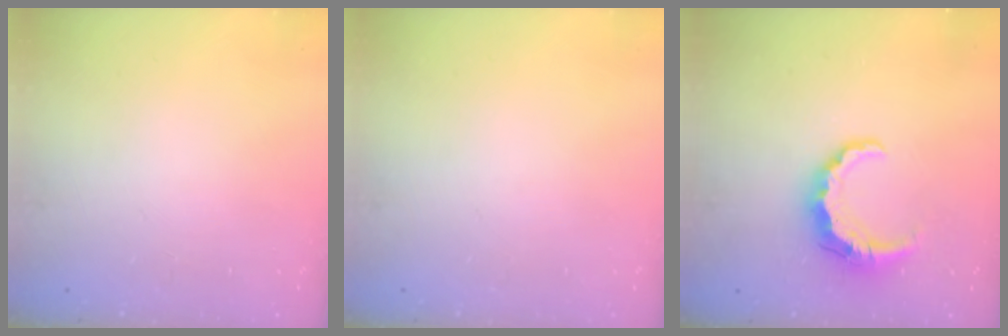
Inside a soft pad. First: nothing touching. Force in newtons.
{"total": 0.0}
{"total": 8.0, "press": 7.9, "slide": 1.2}